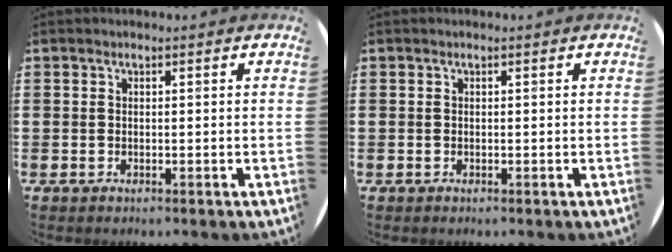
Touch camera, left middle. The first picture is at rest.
{"total": 0.0}